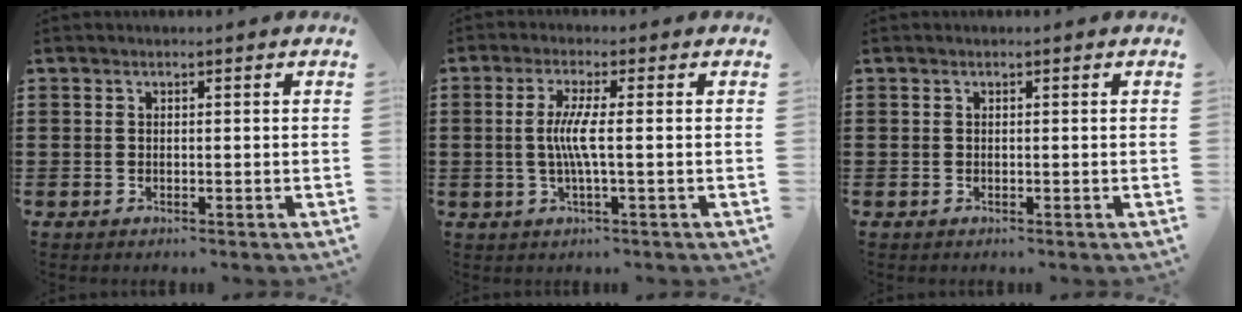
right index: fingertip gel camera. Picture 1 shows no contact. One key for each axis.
{"total": 4.8, "fx": -0.4, "fy": -0.2, "fz": 4.8, "tx": -0.102, "ty": -0.014, "tz": -0.015}
{"total": 0.0}